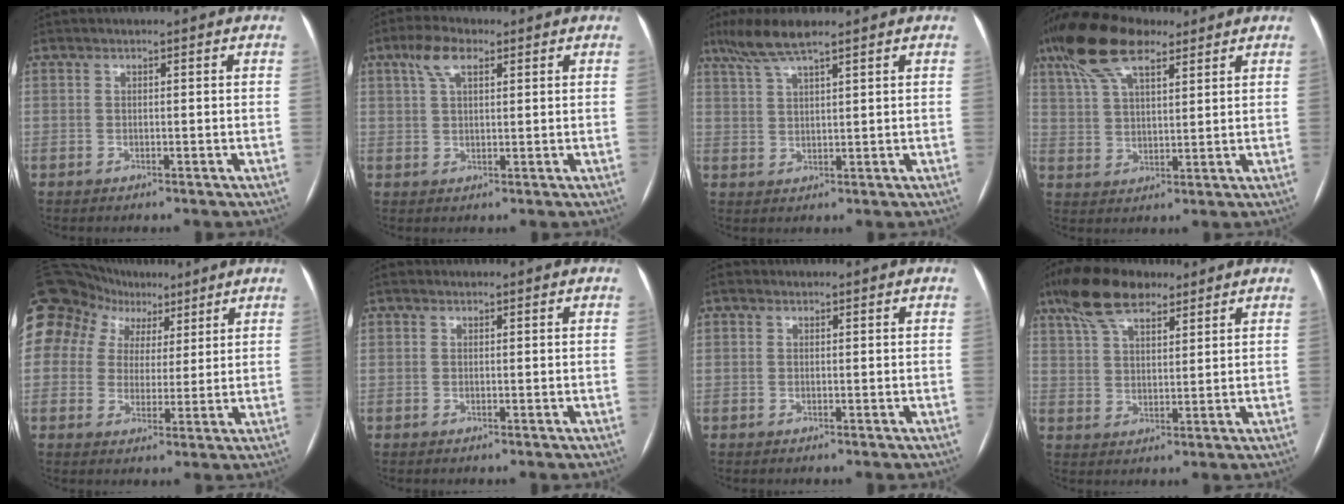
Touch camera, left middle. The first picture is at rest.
{"total": 4.8, "force": [2.6, 1.7, 3.7], "torque": [-0.081, 0.016, 0.052]}
{"total": 6.1, "force": [4.7, 0.3, 3.9], "torque": [-0.087, 0.012, 0.092]}
{"total": 11.8, "force": [8.1, 4.1, 7.6], "torque": [-0.160, 0.033, 0.155]}
{"total": 15.0, "force": [8.2, 11.7, 4.7], "torque": [-0.129, 0.065, 0.146]}
{"total": 2.9, "force": [-1.5, -2.3, -1.2], "torque": [0.035, -0.016, -0.029]}
{"total": 2.7, "force": [-1.4, -2.1, -1.1], "torque": [0.036, -0.016, -0.029]}
{"total": 10.2, "force": [7.3, 3.8, 6.0], "torque": [-0.123, 0.026, 0.137]}